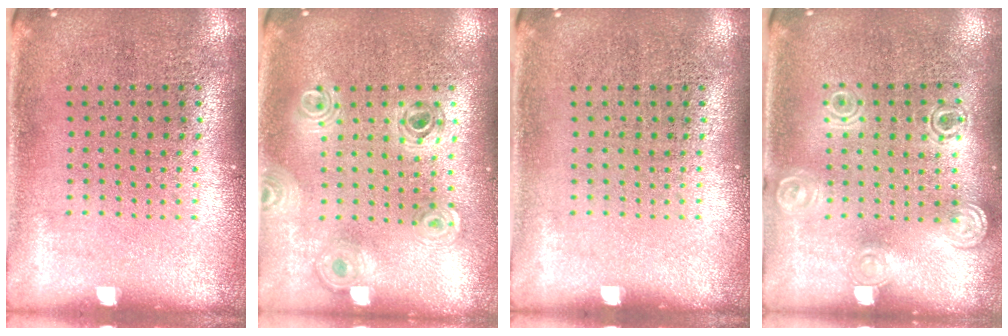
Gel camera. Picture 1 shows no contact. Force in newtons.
{"total": 0.8, "press": 0.8, "slide": 0.2}
{"total": 0.0}
{"total": 1.3, "press": 1.2, "slide": 0.4}